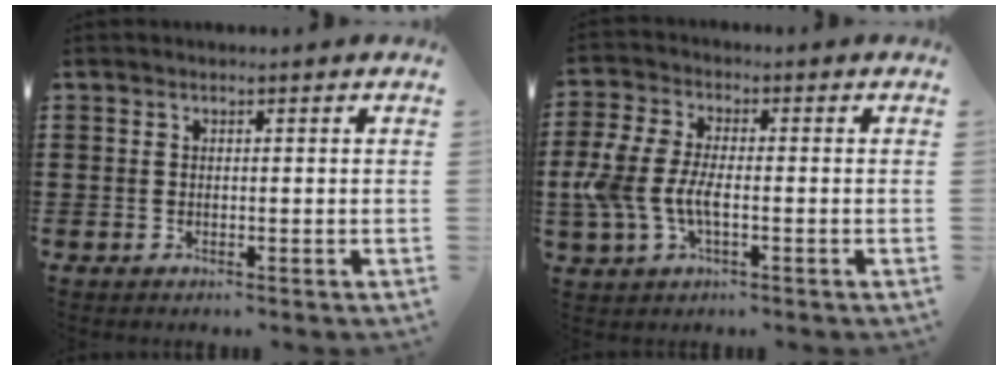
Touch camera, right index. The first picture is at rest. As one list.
[{"total": 6.5, "force": [-1.6, 3.4, 5.3], "torque": [-0.142, -0.007, -0.040]}]